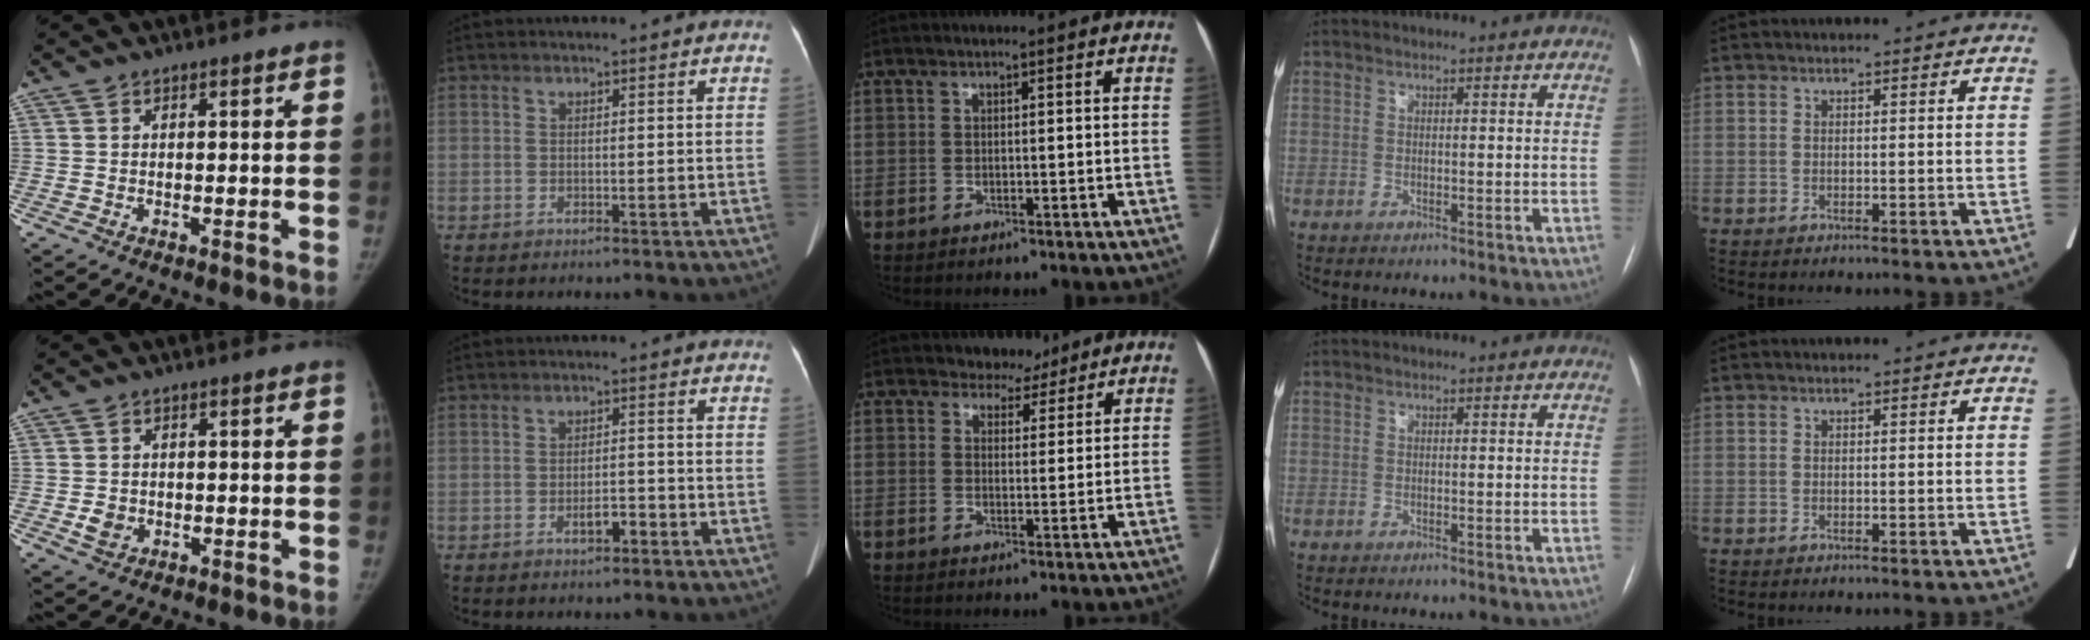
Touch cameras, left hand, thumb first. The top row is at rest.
{"thumb": {"total": 2.9, "force": [-0.6, 2.5, 1.5], "torque": [-0.019, 0.002, -0.006]}, "index": {"total": 2.6, "force": [-1.6, 0.9, 1.8], "torque": [-0.029, 0.004, -0.026]}, "middle": {"total": 4.0, "force": [3.3, 2.1, 0.2], "torque": [0.003, -0.002, 0.044]}}